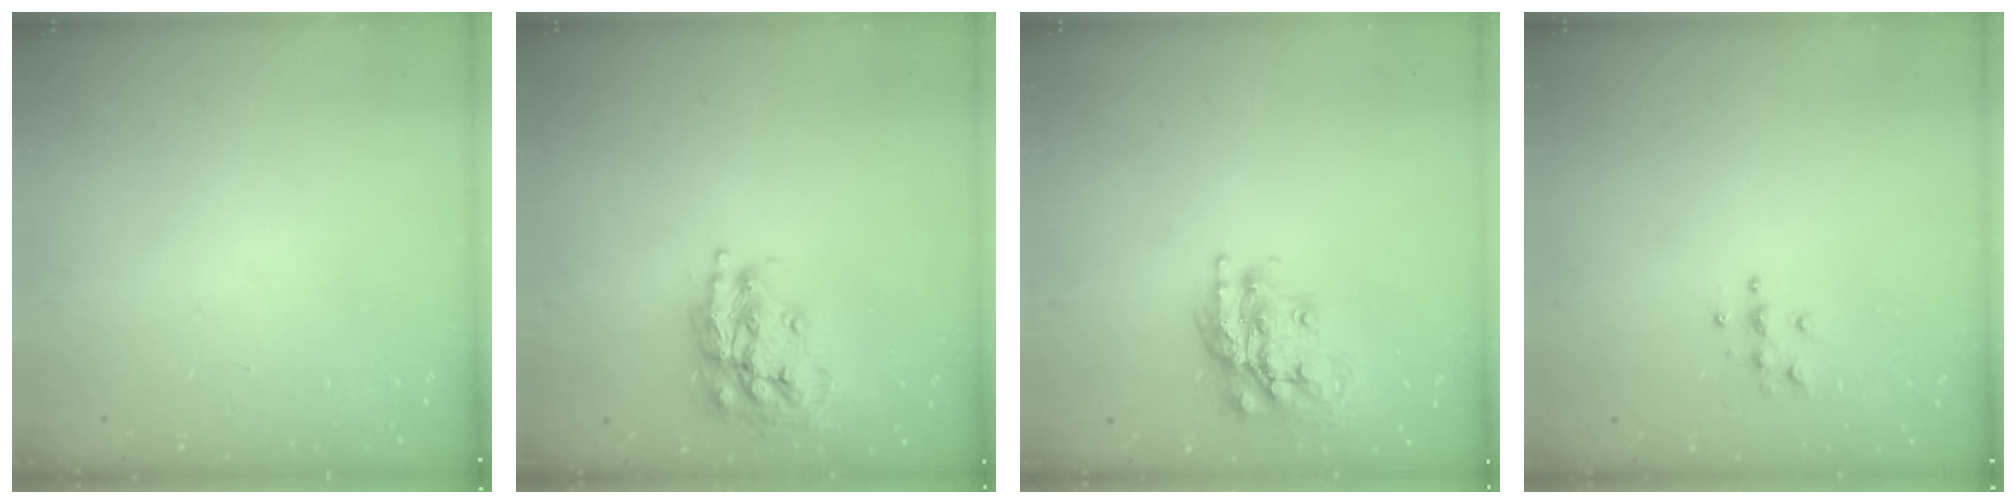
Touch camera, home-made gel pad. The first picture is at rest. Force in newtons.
{"total": 18.7, "press": 18.6, "slide": 1.6}
{"total": 16.6, "press": 16.5, "slide": 1.1}
{"total": 4.0, "press": 4.0, "slide": 0.4}